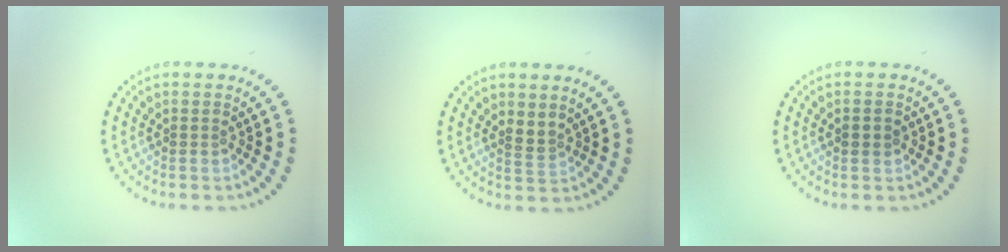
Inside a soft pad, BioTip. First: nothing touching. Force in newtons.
{"total": 1.2, "press": 0.7, "slide": 1.0}
{"total": 1.5, "press": 1.5, "slide": 0.1}